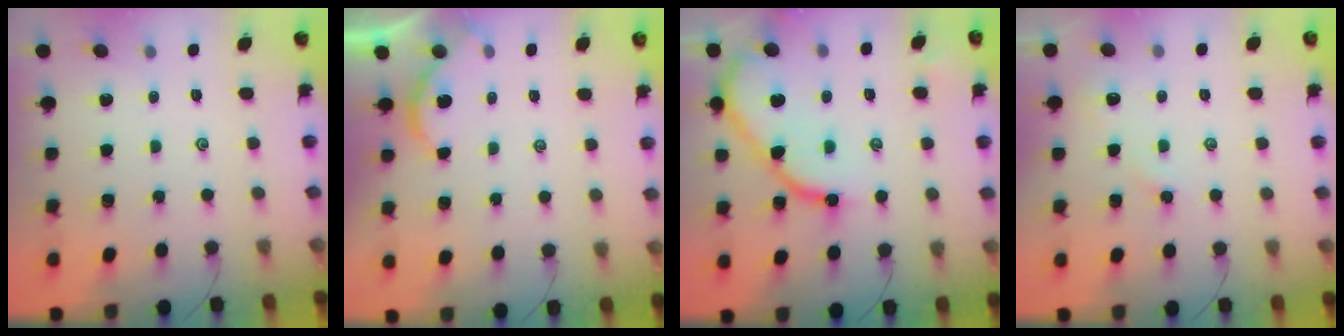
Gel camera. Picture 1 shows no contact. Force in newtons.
{"total": 1.3, "press": 1.3, "slide": 0.2}
{"total": 11.9, "press": 11.9, "slide": 0.9}
{"total": 2.8, "press": 2.8, "slide": 0.5}